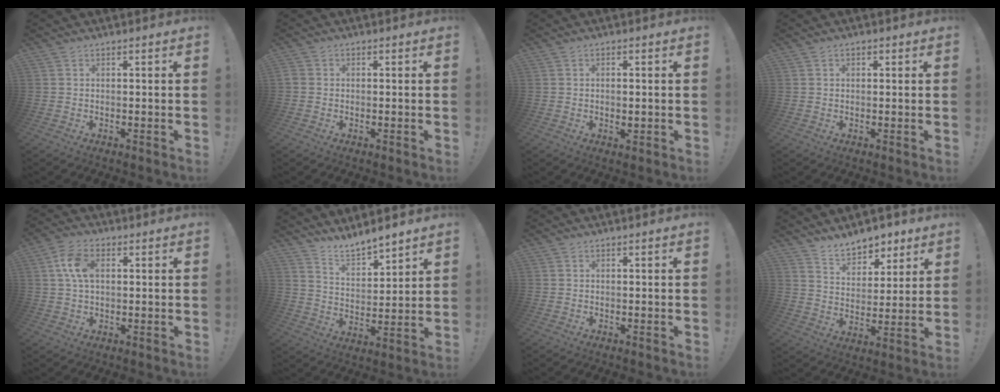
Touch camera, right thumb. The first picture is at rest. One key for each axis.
{"total": 1.6, "fx": -0.5, "fy": 1.3, "fz": 0.8, "tx": -0.012, "ty": 0.005, "tz": -0.009}
{"total": 1.3, "fx": -0.1, "fy": 0.8, "fz": 1.1, "tx": -0.006, "ty": -0.003, "tz": -0.004}
{"total": 0.9, "fx": 0.2, "fy": 0.8, "fz": 0.3, "tx": 0.003, "ty": -0.001, "tz": 0.003}
{"total": 8.8, "fx": 1.8, "fy": 5.7, "fz": 6.4, "tx": -0.119, "ty": 0.007, "tz": 0.035}
{"total": 8.8, "fx": 8.4, "fy": 1.9, "fz": 1.9, "tx": -0.042, "ty": -0.067, "tz": 0.157}
{"total": 0.0}
{"total": 10.3, "fx": 8.7, "fy": 5.0, "fz": 2.5, "tx": -0.041, "ty": -0.064, "tz": 0.168}